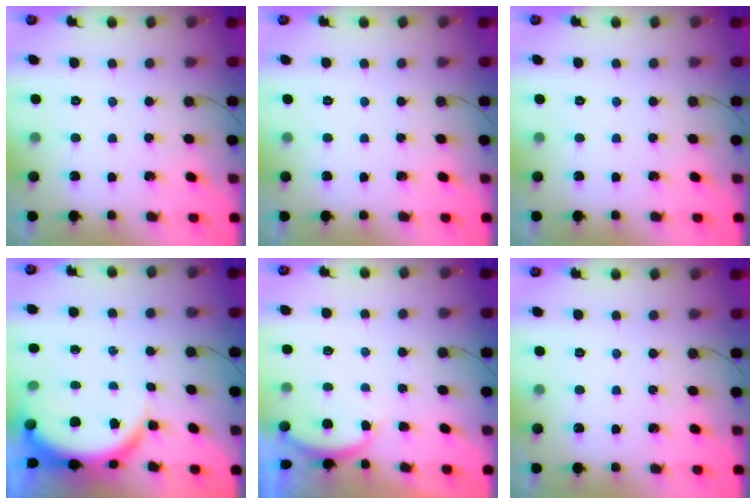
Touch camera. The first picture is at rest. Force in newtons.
{"total": 0.0}
{"total": 0.0}
{"total": 6.1, "press": 6.1, "slide": 0.7}
{"total": 2.9, "press": 2.8, "slide": 0.6}
{"total": 0.0}